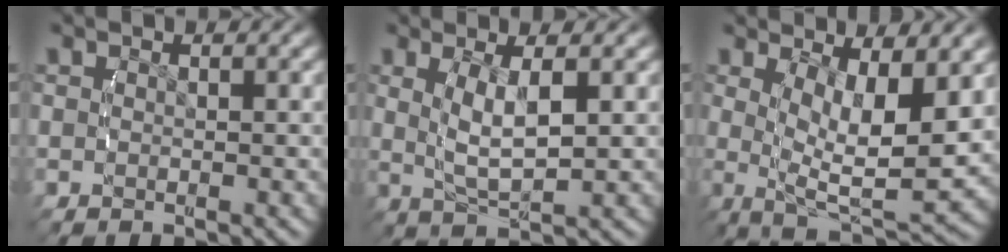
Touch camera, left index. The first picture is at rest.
{"total": 4.5, "force": [0.2, 2.0, 4.0], "torque": [-0.082, -0.007, 0.005]}
{"total": 8.7, "force": [-0.5, 4.3, 7.5], "torque": [-0.128, -0.034, -0.003]}